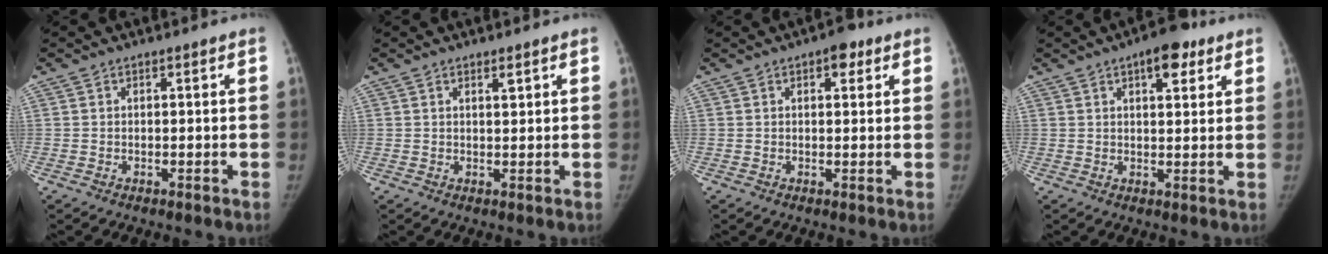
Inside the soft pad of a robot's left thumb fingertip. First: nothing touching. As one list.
[{"total": 1.5, "force": [1.0, 0.5, 1.1], "torque": [-0.012, -0.006, 0.016]}, {"total": 3.8, "force": [1.9, 2.0, 2.7], "torque": [-0.020, -0.002, 0.020]}, {"total": 7.4, "force": [3.9, 3.3, 5.3], "torque": [-0.051, -0.012, 0.049]}]